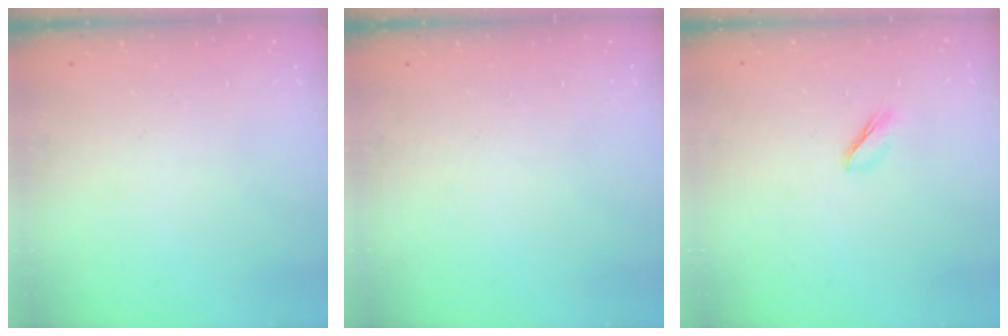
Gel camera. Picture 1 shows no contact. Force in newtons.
{"total": 0.0}
{"total": 2.3, "press": 2.2, "slide": 0.8}